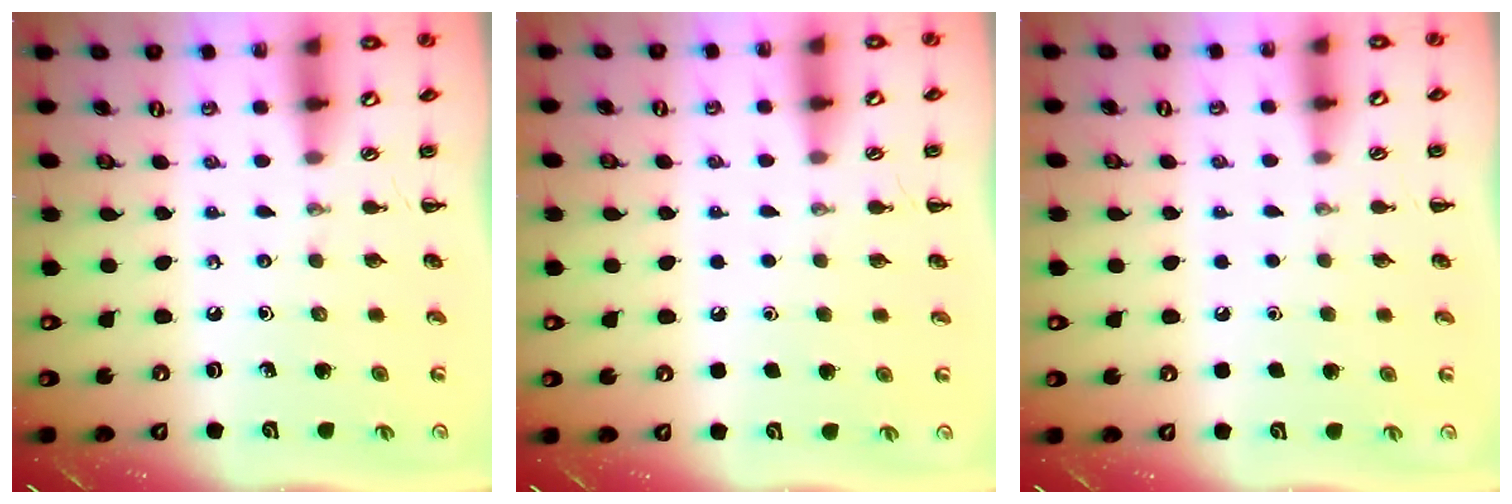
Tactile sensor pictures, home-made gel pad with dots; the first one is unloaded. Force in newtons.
{"total": 1.8, "press": 1.8, "slide": 0.1}
{"total": 1.8, "press": 1.7, "slide": 0.1}